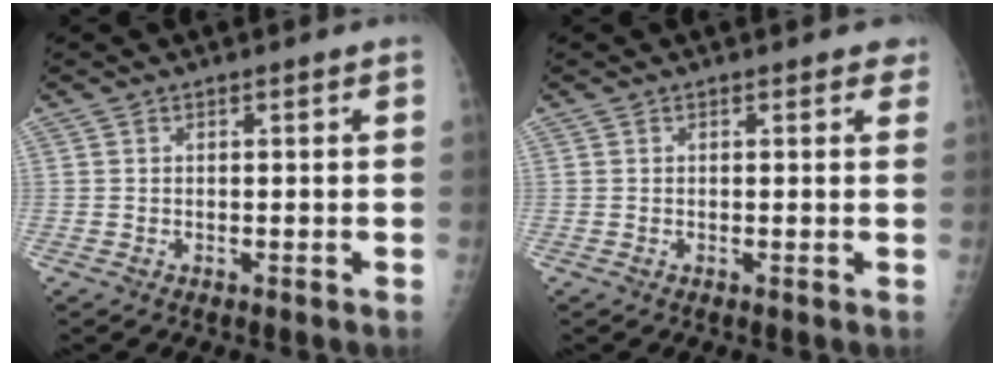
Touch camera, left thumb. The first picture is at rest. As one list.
[{"total": 1.4, "force": [1.0, 0.8, 0.6], "torque": [0.012, -0.002, 0.003]}]